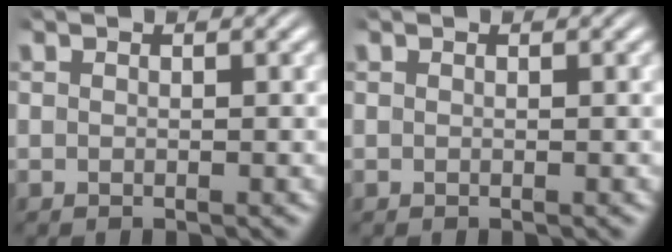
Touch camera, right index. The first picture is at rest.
{"total": 0.0}